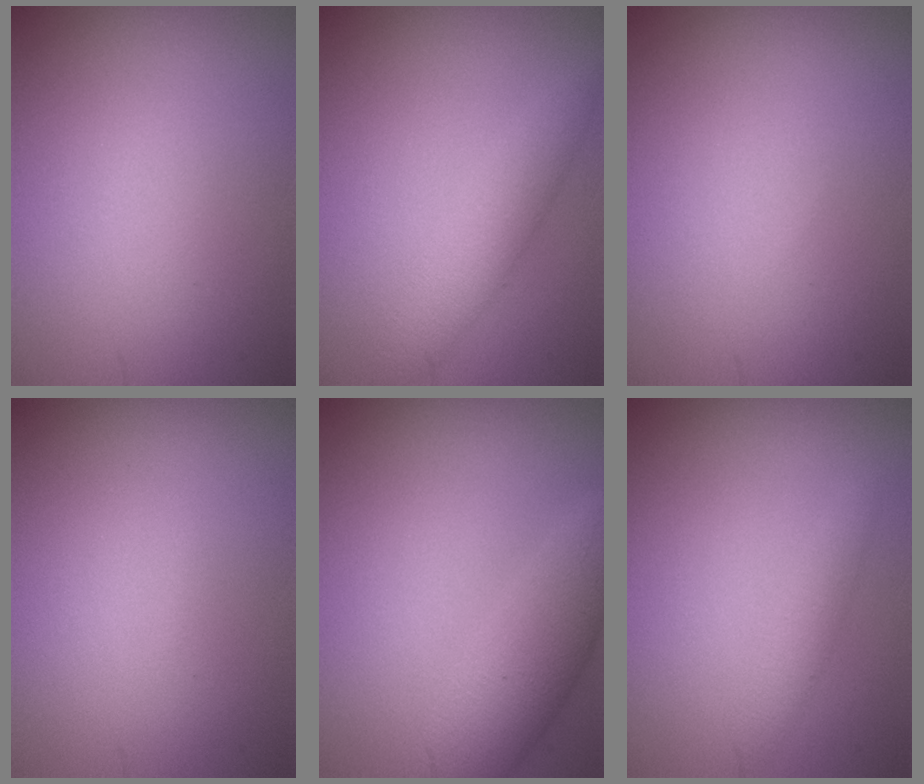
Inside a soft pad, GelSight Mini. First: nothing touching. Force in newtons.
{"total": 3.0, "press": 3.0, "slide": 0.0}
{"total": 0.0}
{"total": 0.0}
{"total": 4.7, "press": 4.7, "slide": 0.2}
{"total": 1.3, "press": 1.3, "slide": 0.1}